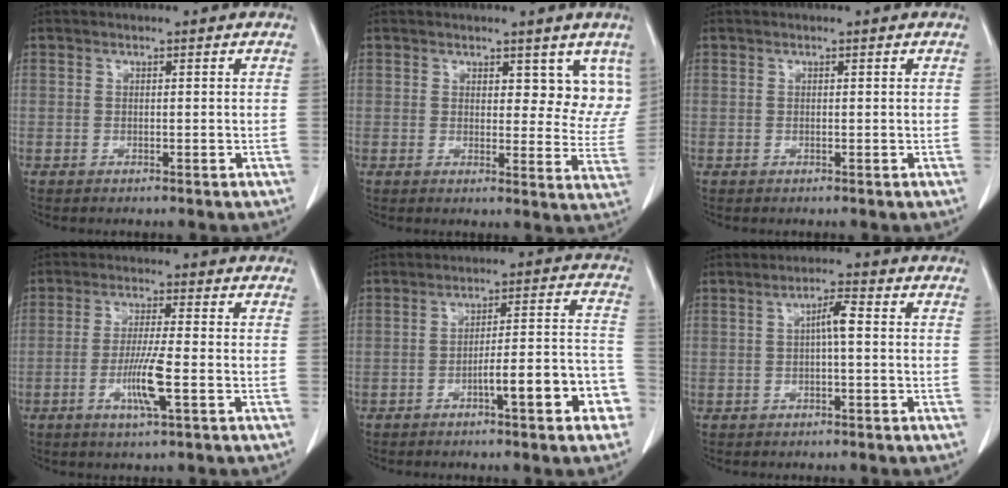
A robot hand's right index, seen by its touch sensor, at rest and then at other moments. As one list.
[{"total": 7.3, "force": [4.8, 3.6, 4.1], "torque": [-0.023, -0.019, 0.052]}, {"total": 0.0}, {"total": 6.6, "force": [-2.2, -0.1, 6.3], "torque": [-0.119, -0.012, -0.043]}, {"total": 10.4, "force": [-4.7, 1.6, 9.1], "torque": [-0.117, 0.032, -0.060]}, {"total": 3.2, "force": [0.1, 0.3, 3.2], "torque": [-0.056, 0.006, 0.002]}]